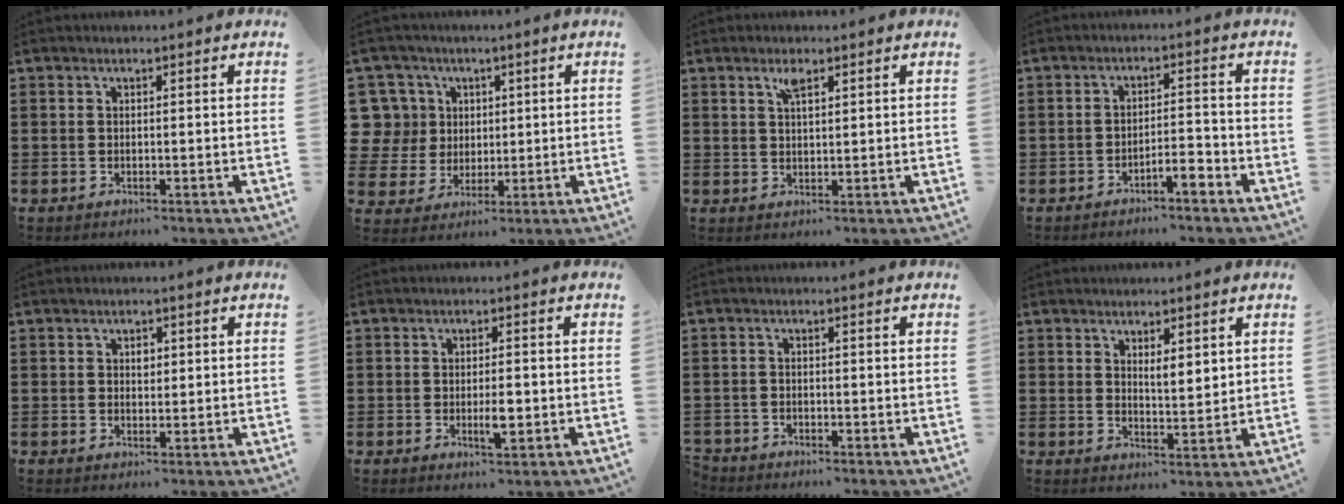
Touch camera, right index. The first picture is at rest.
{"total": 8.6, "force": [2.3, 8.1, 1.7], "torque": [-0.089, 0.016, 0.047]}
{"total": 2.3, "force": [1.4, 0.6, 1.8], "torque": [-0.031, 0.000, 0.022]}
{"total": 3.2, "force": [-2.8, 0.3, 1.6], "torque": [-0.031, 0.007, -0.054]}
{"total": 1.4, "force": [0.4, 0.9, 1.0], "torque": [-0.013, 0.004, 0.005]}
{"total": 3.5, "force": [-0.7, 1.0, 3.3], "torque": [-0.056, 0.001, -0.012]}
{"total": 1.4, "force": [-1.3, 0.4, 0.0], "torque": [-0.005, 0.003, -0.029]}
{"total": 2.7, "force": [2.0, 0.9, 1.6], "torque": [-0.026, 0.000, 0.034]}